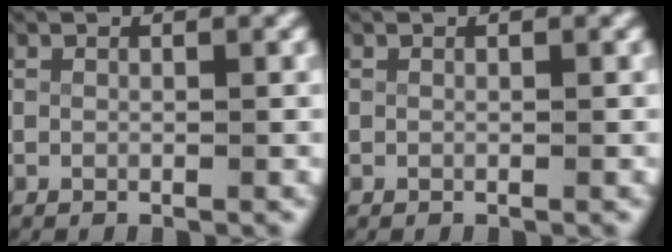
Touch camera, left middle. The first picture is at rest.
{"total": 0.0}